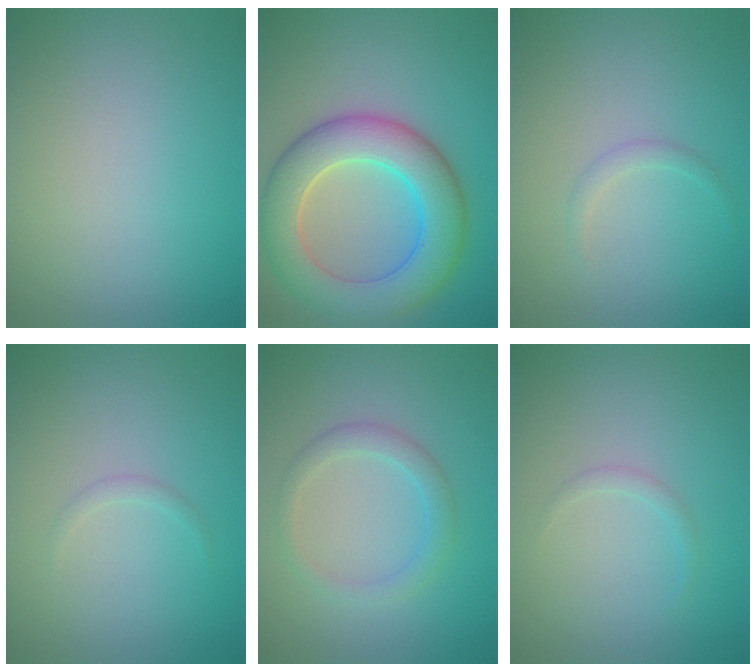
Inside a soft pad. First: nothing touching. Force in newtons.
{"total": 8.6, "press": 8.5, "slide": 0.5}
{"total": 0.9, "press": 0.9, "slide": 0.0}
{"total": 0.6, "press": 0.6, "slide": 0.1}
{"total": 2.2, "press": 2.2, "slide": 0.1}
{"total": 0.8, "press": 0.7, "slide": 0.1}